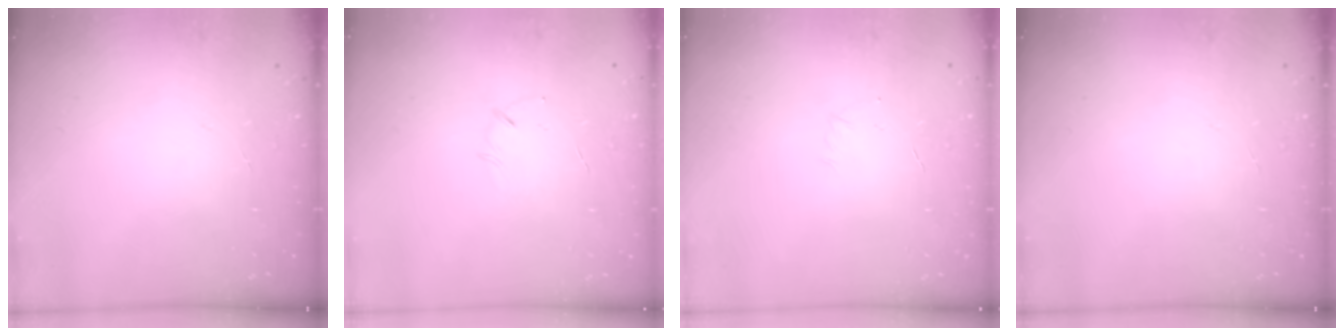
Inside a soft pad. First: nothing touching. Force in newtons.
{"total": 3.1, "press": 3.0, "slide": 0.7}
{"total": 2.9, "press": 2.8, "slide": 0.7}
{"total": 0.0}